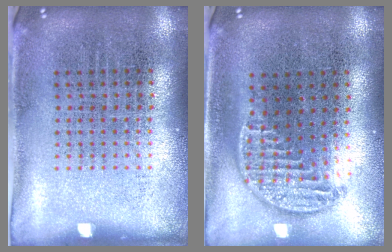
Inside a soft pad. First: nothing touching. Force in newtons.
{"total": 1.3, "press": 1.1, "slide": 0.6}